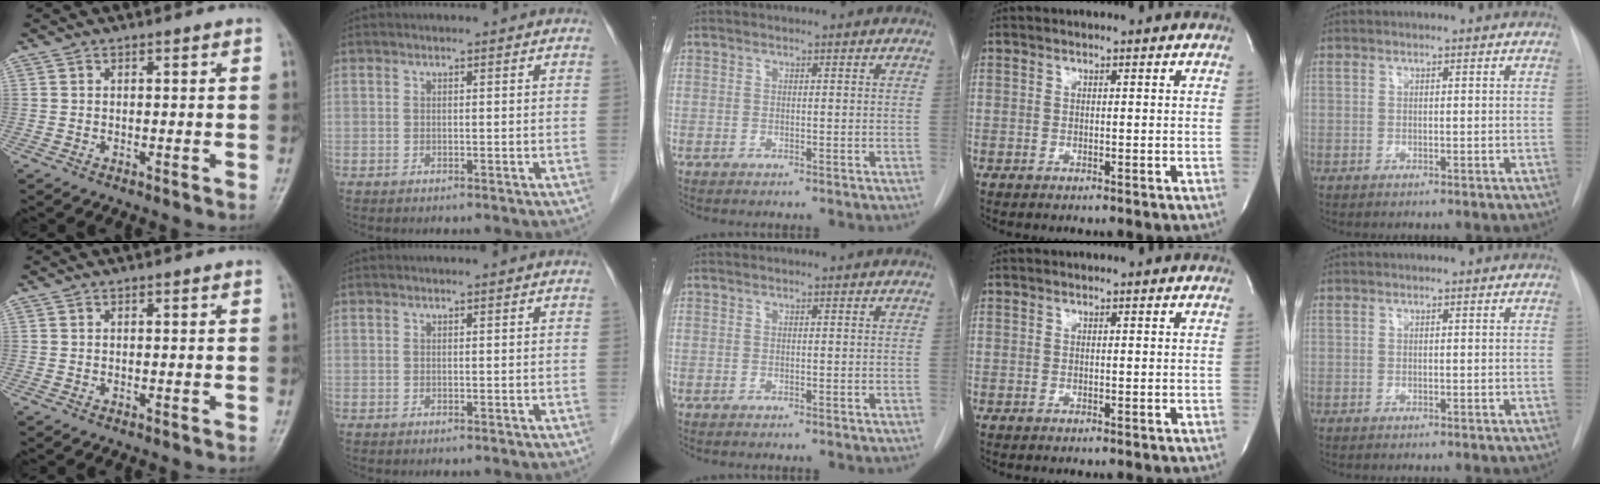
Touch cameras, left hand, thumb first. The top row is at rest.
{}